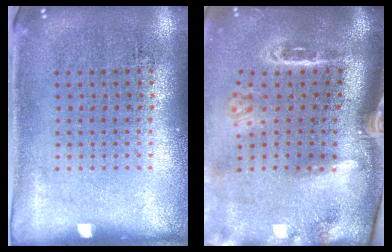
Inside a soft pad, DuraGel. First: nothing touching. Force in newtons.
{"total": 3.3, "press": 2.1, "slide": 2.5}